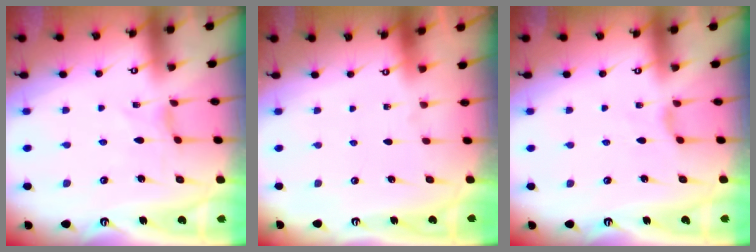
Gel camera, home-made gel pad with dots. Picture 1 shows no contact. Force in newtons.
{"total": 0.0}
{"total": 2.7, "press": 2.6, "slide": 0.6}